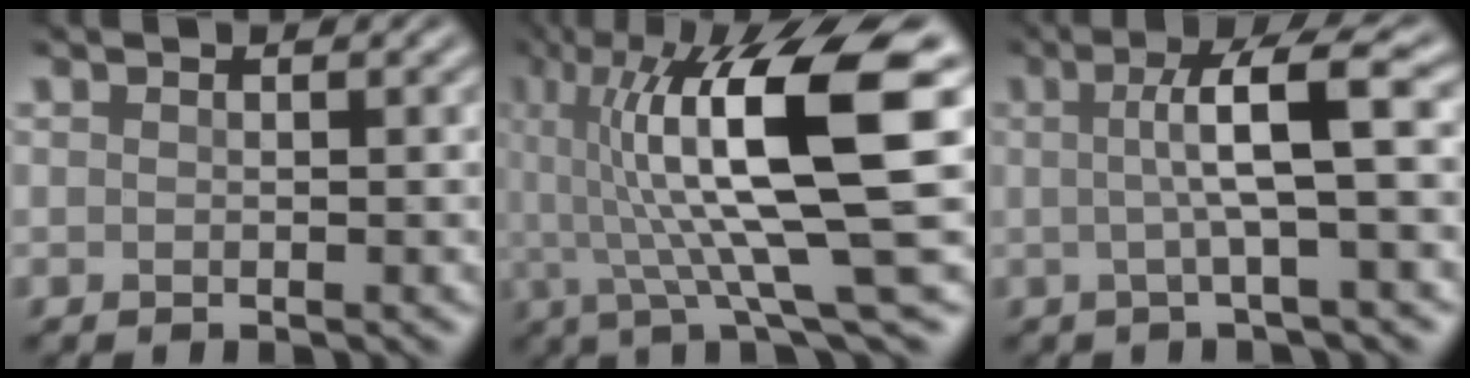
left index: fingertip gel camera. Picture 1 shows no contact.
{"total": 13.6, "force": [2.4, 2.8, 13.1], "torque": [-0.218, 0.012, 0.047]}
{"total": 5.5, "force": [0.5, 0.8, 5.4], "torque": [-0.090, 0.011, 0.005]}